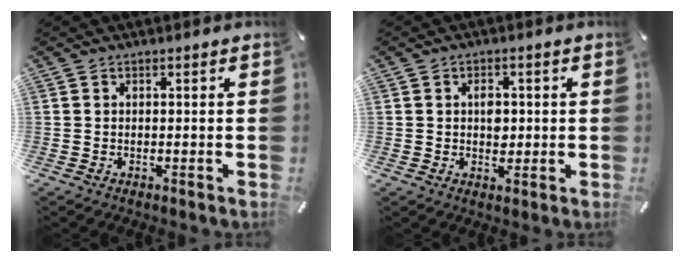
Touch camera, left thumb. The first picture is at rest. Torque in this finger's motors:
{"motor_torque": [0.36, 0.63, 0.31, -0.39, 0.00]}